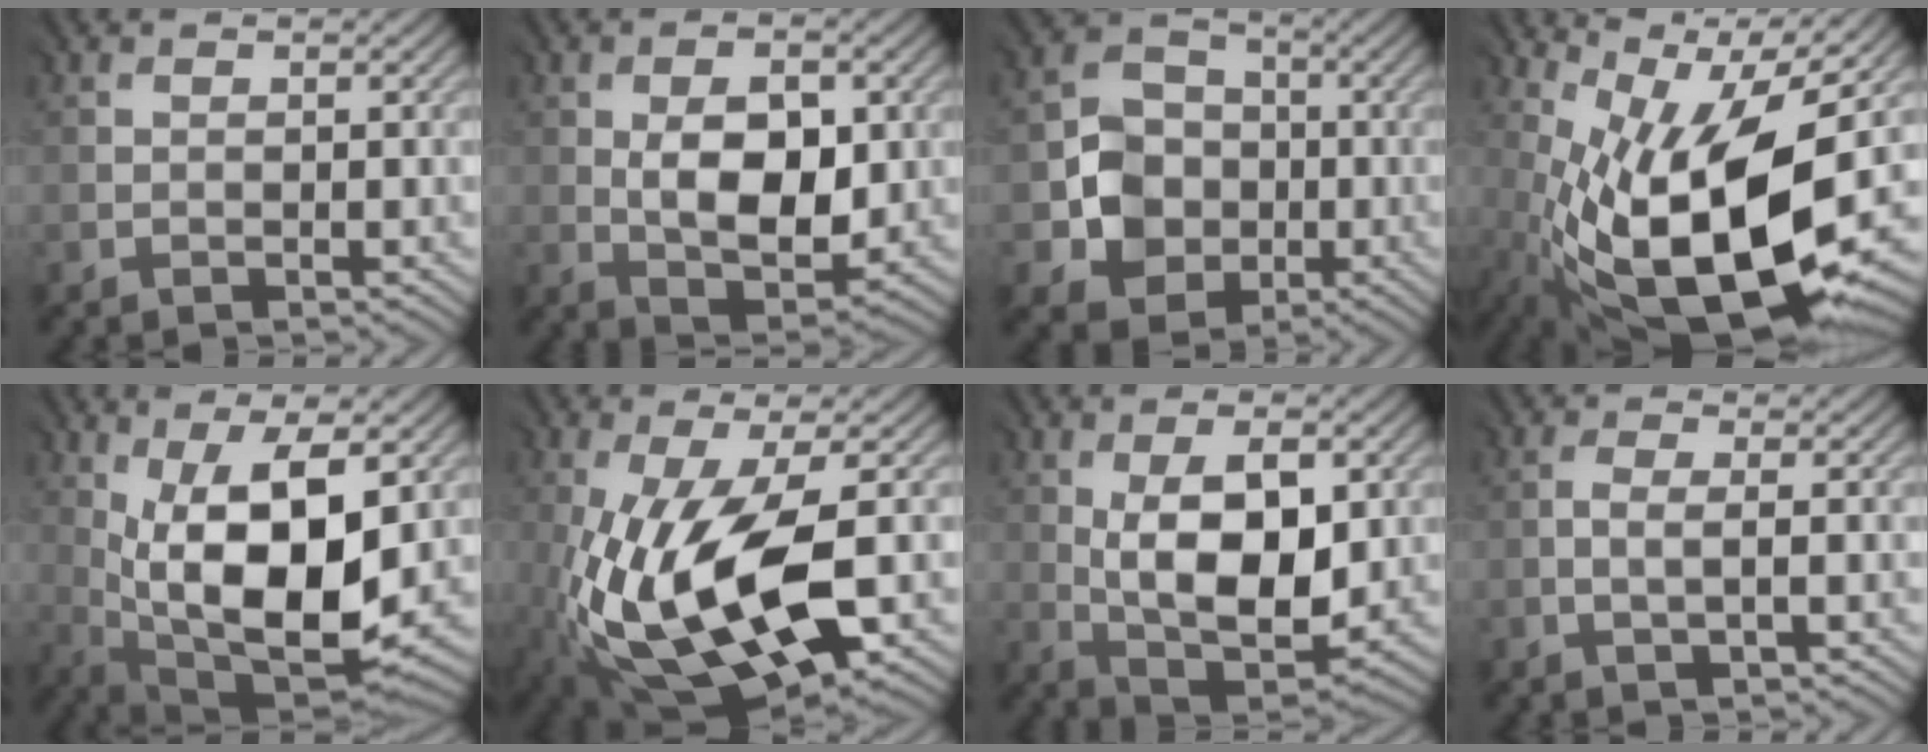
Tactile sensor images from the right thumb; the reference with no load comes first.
{"total": 8.3, "force": [0.4, 4.7, 6.9], "torque": [-0.124, -0.007, 0.012]}
{"total": 7.0, "force": [-1.7, 6.2, 2.6], "torque": [-0.056, 0.000, -0.043]}
{"total": 17.6, "force": [-3.0, 6.9, 16.0], "torque": [-0.282, -0.020, -0.044]}
{"total": 14.5, "force": [1.2, 6.4, 13.0], "torque": [-0.229, -0.014, 0.032]}
{"total": 14.2, "force": [-3.3, 5.8, 12.6], "torque": [-0.266, -0.023, -0.051]}
{"total": 11.4, "force": [1.1, 5.8, 9.8], "torque": [-0.172, -0.007, 0.028]}
{"total": 1.4, "force": [-0.6, 0.0, 1.3], "torque": [-0.032, -0.001, -0.011]}